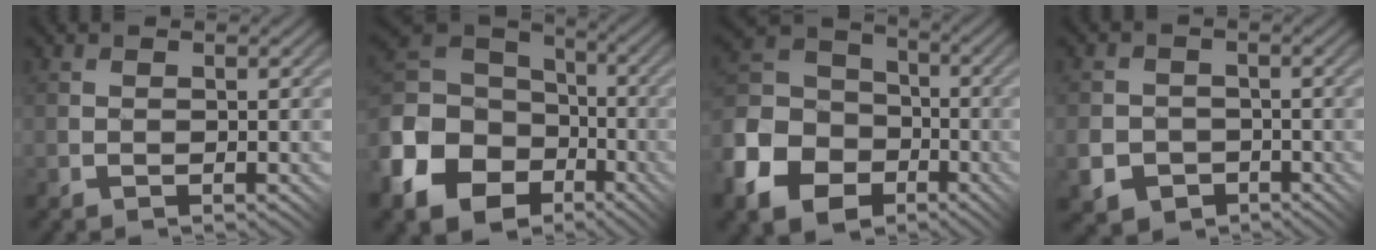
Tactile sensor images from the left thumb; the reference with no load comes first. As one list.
[{"total": 16.8, "force": [-6.9, 12.6, 8.6], "torque": [-0.245, -0.032, -0.120]}, {"total": 13.4, "force": [-5.8, 10.1, 6.6], "torque": [-0.215, -0.032, -0.114]}, {"total": 5.4, "force": [-2.0, 4.8, 1.4], "torque": [-0.043, -0.014, -0.049]}]